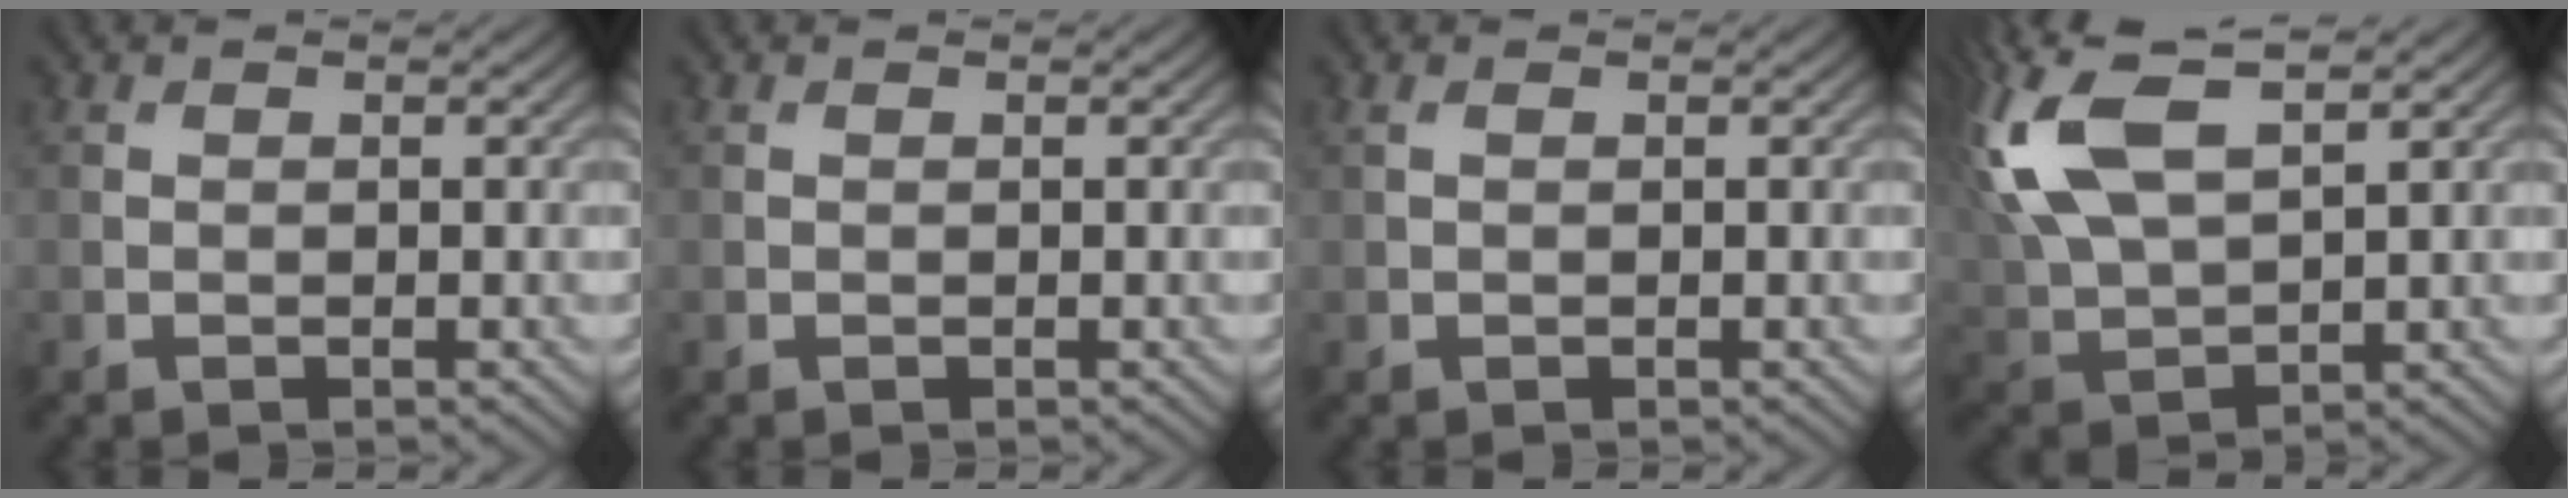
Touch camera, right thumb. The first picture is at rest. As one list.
[{"total": 0.0}, {"total": 0.7, "force": [0.4, 0.2, 0.6], "torque": [-0.017, 0.006, 0.008]}, {"total": 13.3, "force": [5.7, 6.1, 10.5], "torque": [-0.259, 0.014, 0.113]}]